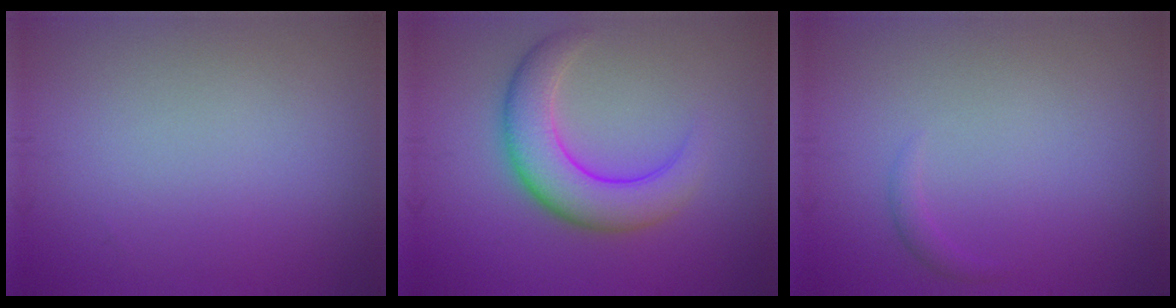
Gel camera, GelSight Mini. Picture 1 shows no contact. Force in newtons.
{"total": 5.7, "press": 5.7, "slide": 0.1}
{"total": 0.7, "press": 0.7, "slide": 0.1}